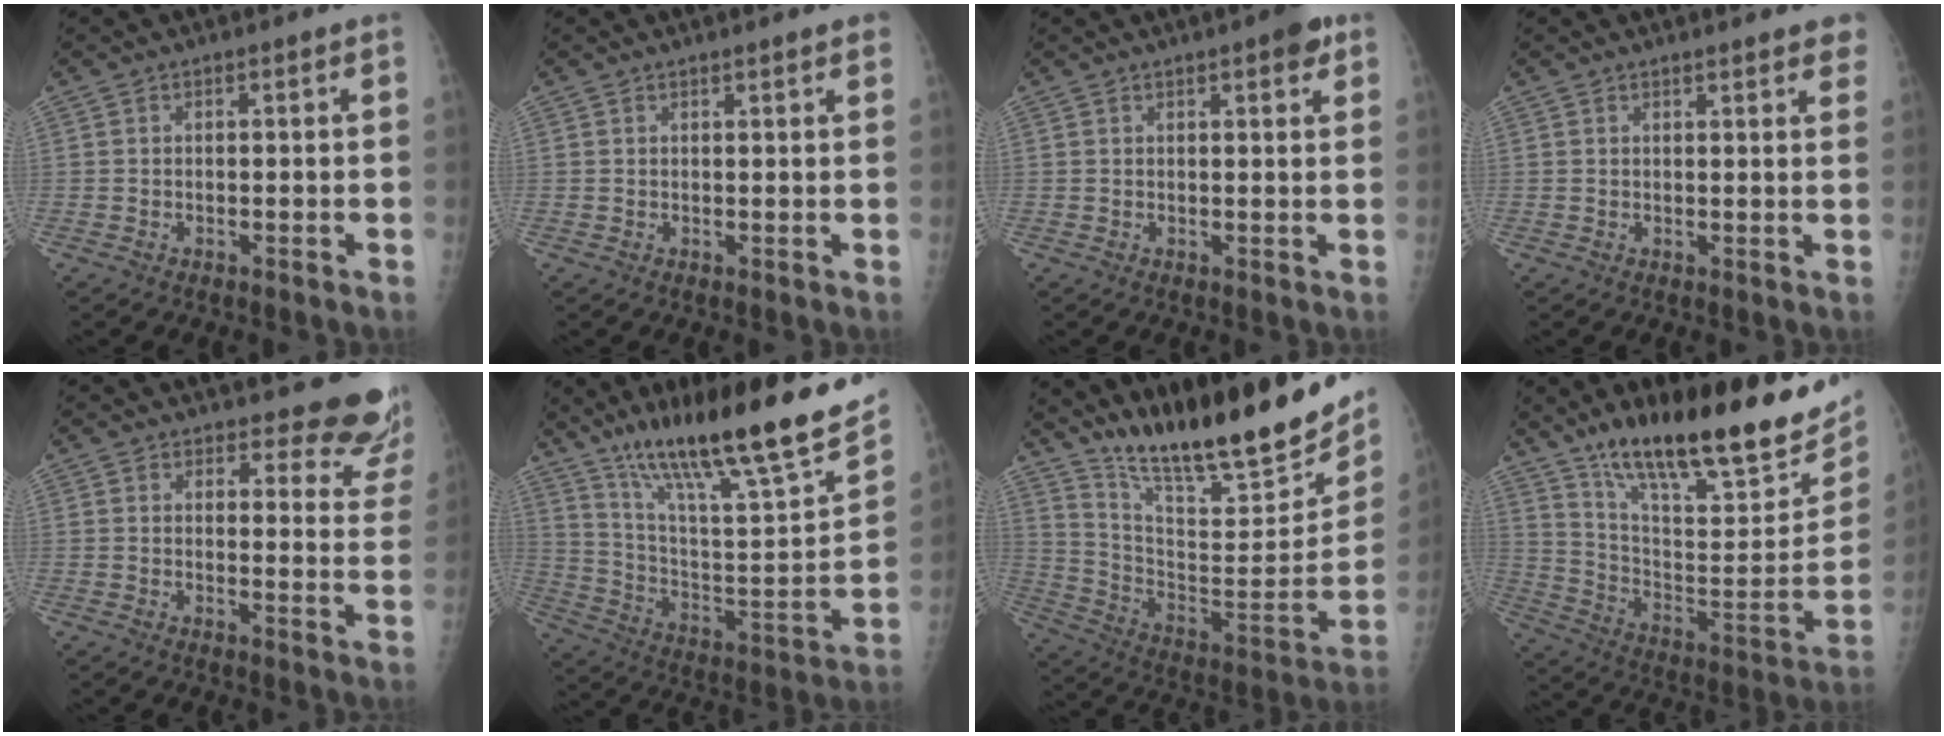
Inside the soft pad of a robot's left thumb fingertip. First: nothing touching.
{"total": 2.4, "force": [1.9, 0.2, 1.4], "torque": [-0.011, 0.001, 0.021]}
{"total": 4.1, "force": [2.3, 1.2, 3.2], "torque": [-0.032, -0.006, 0.025]}
{"total": 5.3, "force": [4.4, 1.2, 2.7], "torque": [-0.011, -0.010, 0.044]}
{"total": 12.2, "force": [11.6, 3.6, 1.1], "torque": [0.039, -0.108, 0.102]}
{"total": 29.1, "force": [19.8, 4.8, 20.8], "torque": [-0.311, -0.051, 0.328]}
{"total": 28.3, "force": [22.2, 5.9, 16.4], "torque": [-0.235, -0.107, 0.354]}
{"total": 30.4, "force": [20.2, 8.5, 21.1], "torque": [-0.299, -0.063, 0.326]}